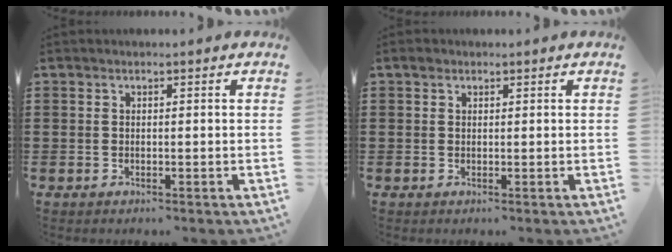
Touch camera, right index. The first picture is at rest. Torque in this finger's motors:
{"motor_torque": [0.10, 0.07, 0.02, 0.01]}